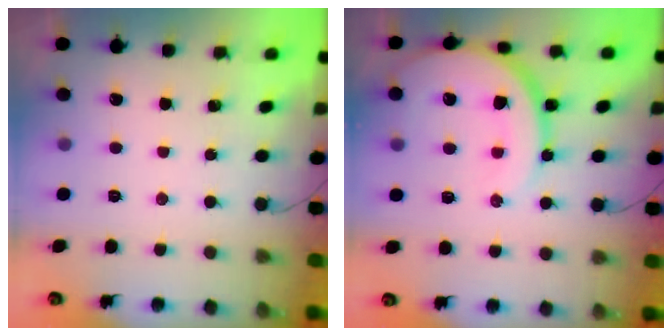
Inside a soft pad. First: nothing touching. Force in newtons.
{"total": 16.8, "press": 16.7, "slide": 1.7}